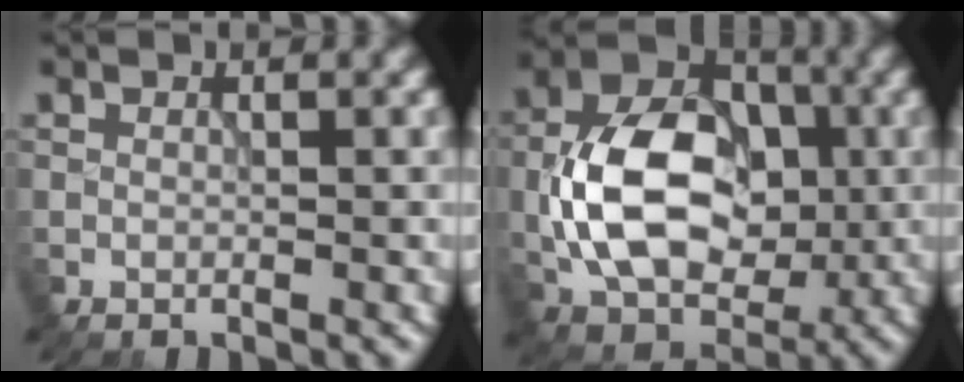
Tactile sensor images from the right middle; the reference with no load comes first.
{"total": 11.3, "force": [-1.3, 7.6, 8.3], "torque": [-0.155, 0.017, -0.031]}